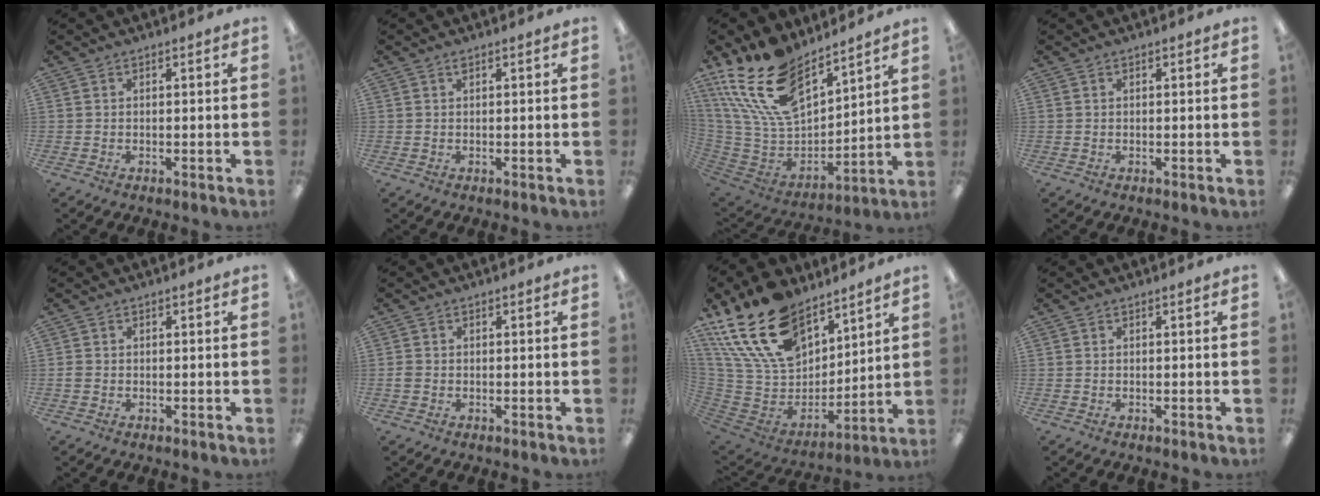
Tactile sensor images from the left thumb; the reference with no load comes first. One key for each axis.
{"total": 0.6, "fx": 0.4, "fy": 0.2, "fz": 0.4, "tx": -0.011, "ty": 0.004, "tz": 0.008}
{"total": 21.9, "fx": 14.6, "fy": 11.4, "fz": 11.7, "tx": -0.259, "ty": -0.084, "tz": 0.270}
{"total": 0.0}
{"total": 1.0, "fx": -0.3, "fy": 0.9, "fz": 0.5, "tx": -0.009, "ty": 0.003, "tz": -0.006}
{"total": 1.3, "fx": -0.3, "fy": 1.1, "fz": 0.7, "tx": -0.012, "ty": 0.003, "tz": -0.007}
{"total": 23.6, "fx": 14.9, "fy": 13.7, "fz": 12.1, "tx": -0.262, "ty": -0.080, "tz": 0.275}
{"total": 0.0}